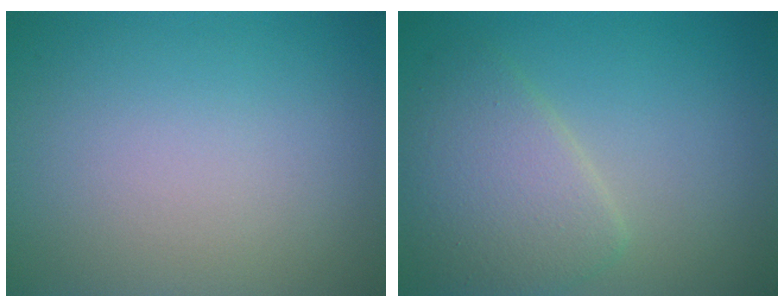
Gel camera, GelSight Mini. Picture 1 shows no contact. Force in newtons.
{"total": 4.4, "press": 4.4, "slide": 0.1}